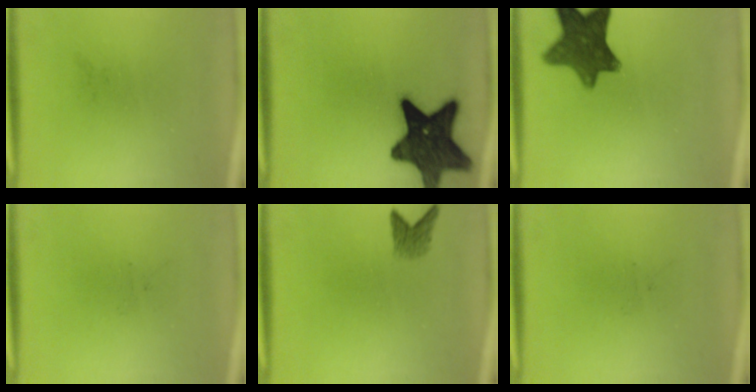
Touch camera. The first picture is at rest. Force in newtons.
{"total": 15.7}
{"total": 10.5}
{"total": 0.0}
{"total": 2.0}
{"total": 0.0}